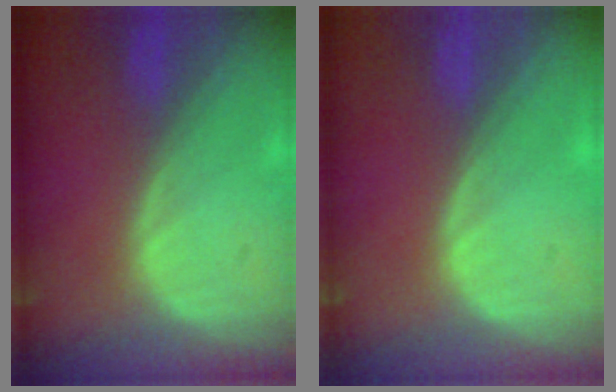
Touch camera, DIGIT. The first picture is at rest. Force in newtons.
{"total": 0.0}